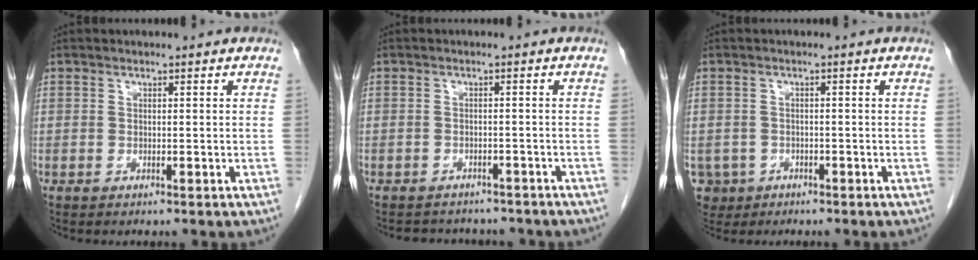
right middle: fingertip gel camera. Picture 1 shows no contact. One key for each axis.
{"total": 8.8, "fx": -7.8, "fy": 3.3, "fz": 2.2, "tx": -0.035, "ty": 0.007, "tz": -0.085}
{"total": 4.2, "fx": -2.1, "fy": 3.7, "fz": 0.4, "tx": -0.009, "ty": 0.006, "tz": -0.031}